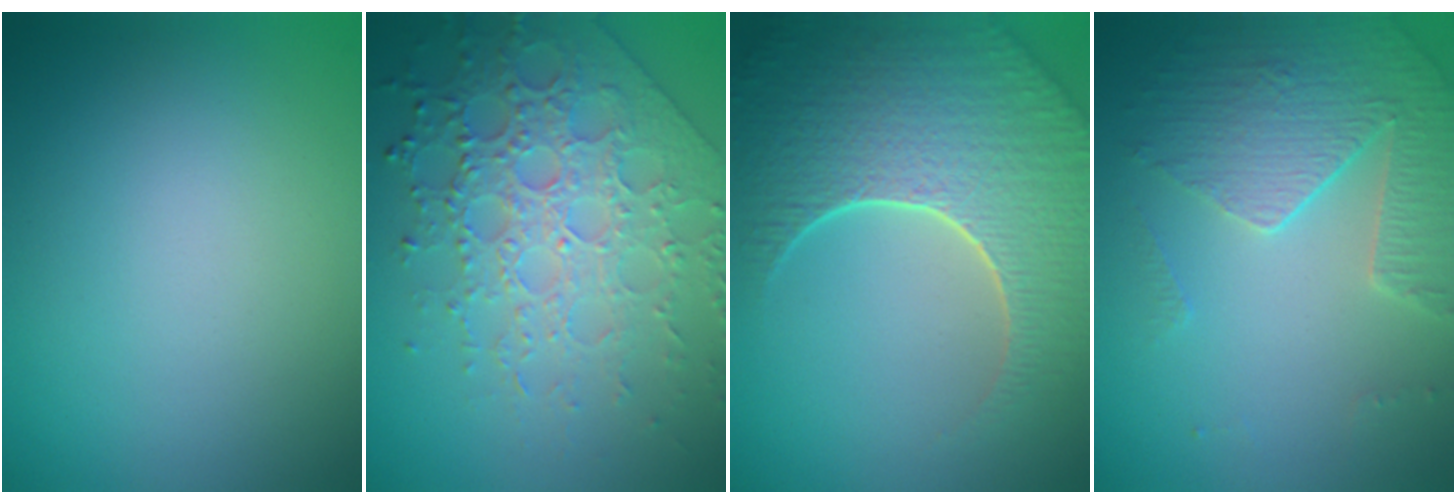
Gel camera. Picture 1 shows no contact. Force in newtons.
{"total": 7.0, "press": 5.5, "slide": 4.3}
{"total": 8.7, "press": 6.1, "slide": 6.3}
{"total": 3.7, "press": 3.6, "slide": 0.9}